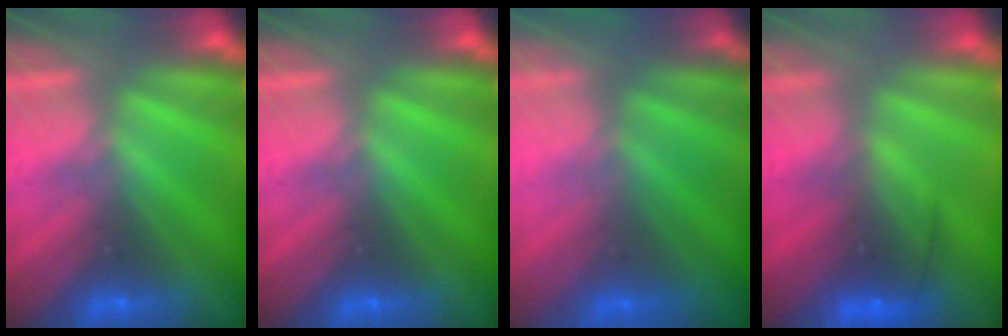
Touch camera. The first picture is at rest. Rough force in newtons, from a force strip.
{"total": 0.0}
{"total": 2.9}
{"total": 6.1}